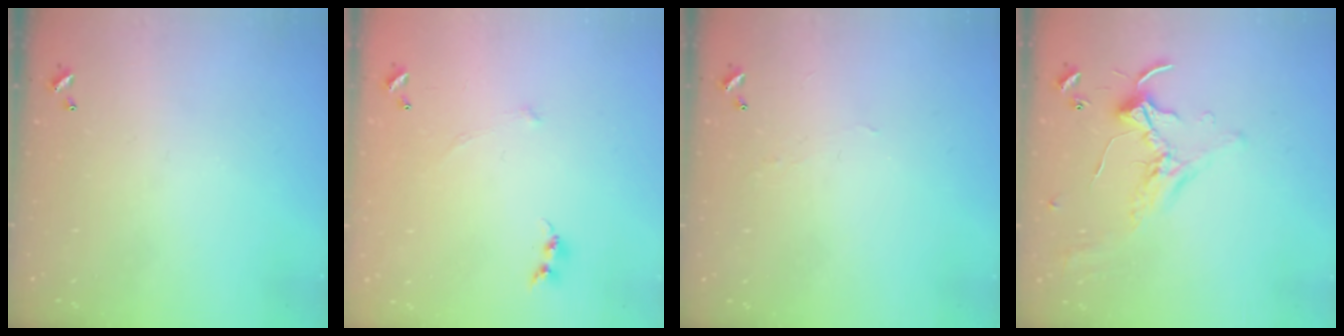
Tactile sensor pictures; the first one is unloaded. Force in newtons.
{"total": 4.8, "press": 4.7, "slide": 0.6}
{"total": 1.2, "press": 1.1, "slide": 0.3}
{"total": 0.9, "press": 0.8, "slide": 0.4}